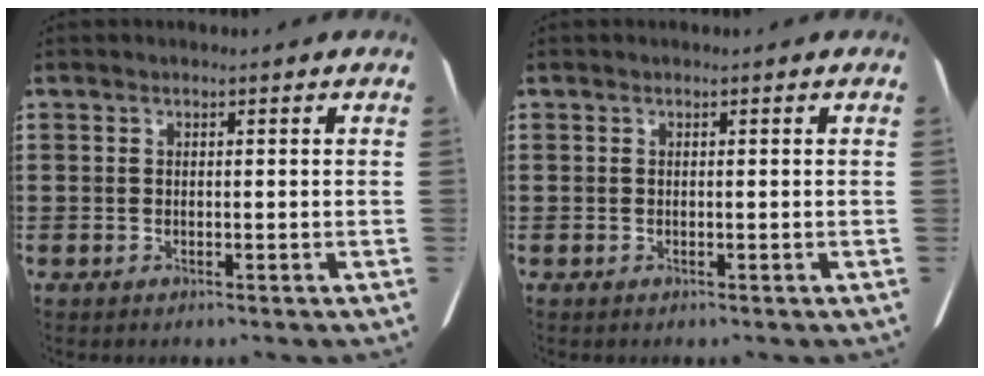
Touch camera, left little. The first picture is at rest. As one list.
[{"total": 0.0}]